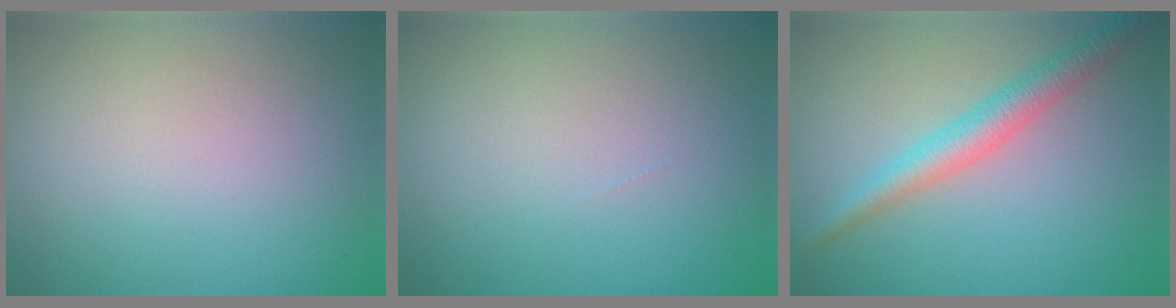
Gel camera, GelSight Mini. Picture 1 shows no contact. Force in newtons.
{"total": 0.0}
{"total": 3.4, "press": 3.4, "slide": 0.1}